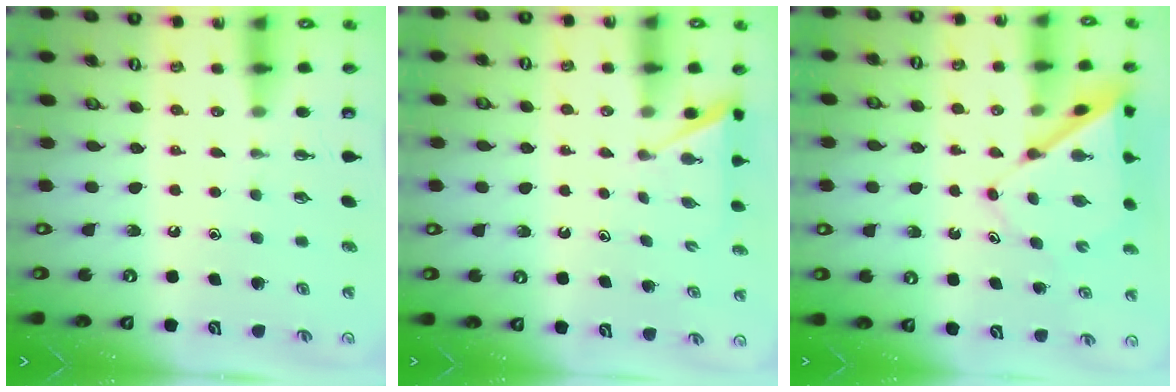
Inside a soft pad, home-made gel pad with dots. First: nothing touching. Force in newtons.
{"total": 2.0, "press": 2.0, "slide": 0.3}
{"total": 7.5, "press": 7.5, "slide": 0.7}